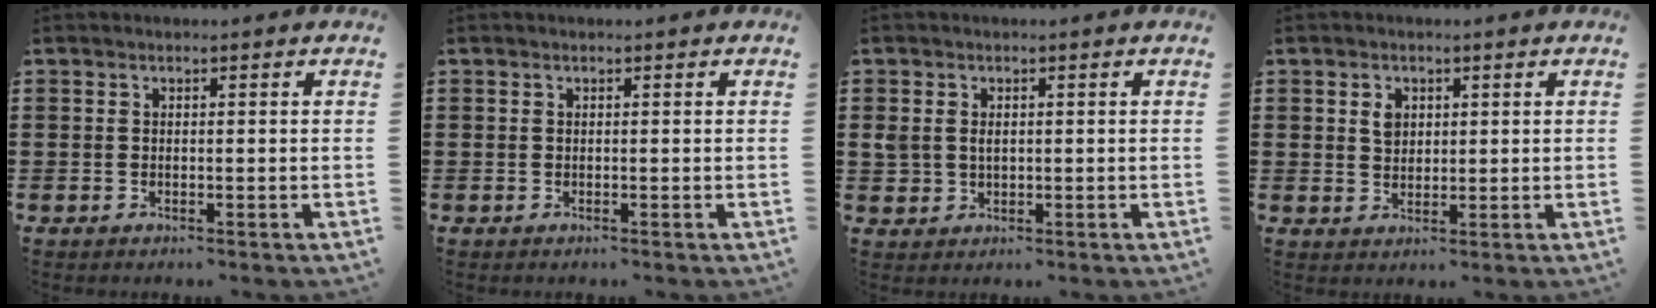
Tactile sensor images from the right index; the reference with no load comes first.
{"total": 0.0}
{"total": 2.0, "force": [0.2, 1.5, 1.2], "torque": [-0.027, 0.008, 0.004]}
{"total": 2.3, "force": [0.9, 1.7, 1.3], "torque": [-0.030, 0.007, 0.017]}